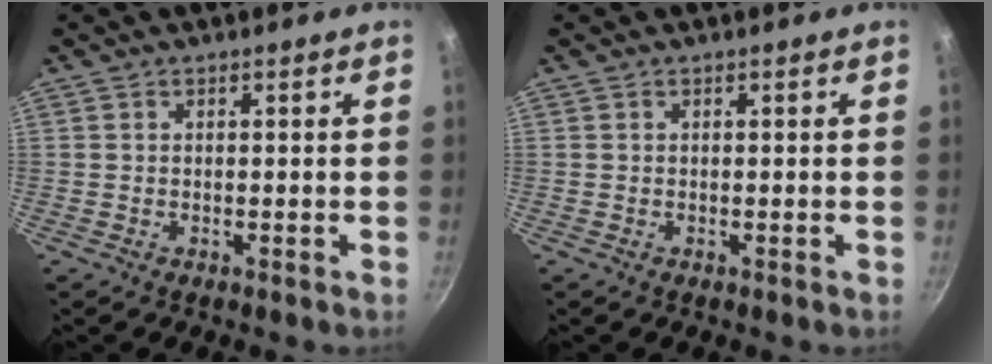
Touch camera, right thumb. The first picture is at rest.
{"total": 0.0}